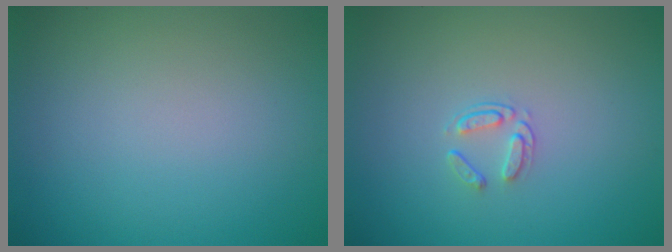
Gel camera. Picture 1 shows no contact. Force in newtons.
{"total": 1.4, "press": 0.9, "slide": 1.1}